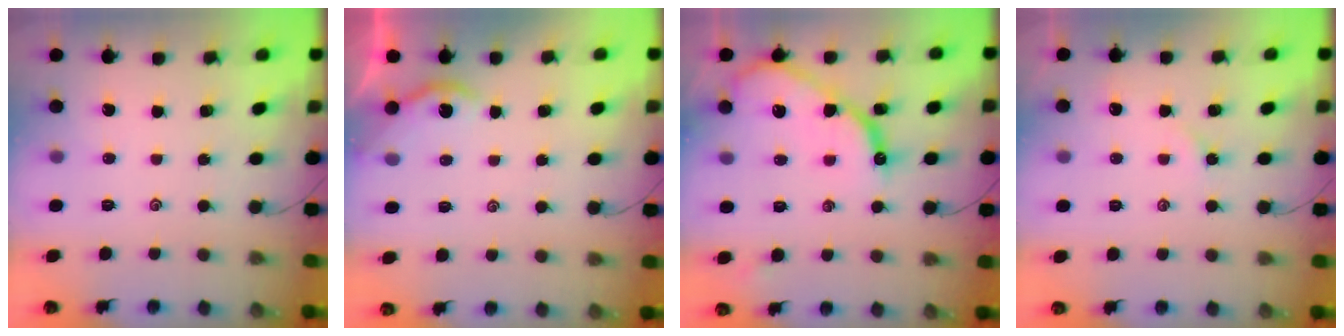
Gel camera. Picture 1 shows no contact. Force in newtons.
{"total": 2.2, "press": 2.2, "slide": 0.2}
{"total": 13.1, "press": 13.1, "slide": 0.5}
{"total": 2.2, "press": 2.1, "slide": 0.5}